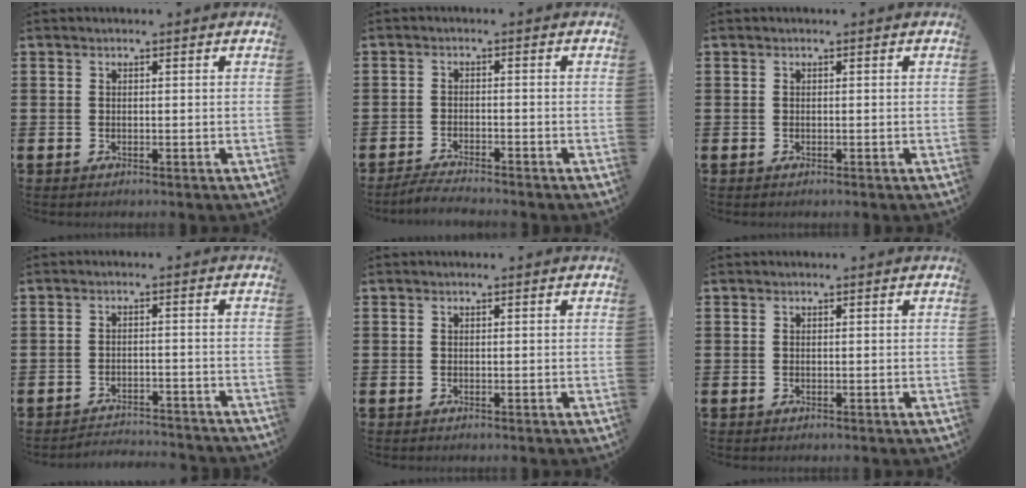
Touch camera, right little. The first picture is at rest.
{"total": 2.3, "force": [-2.3, -0.1, 0.4], "torque": [-0.008, 0.004, -0.046]}
{"total": 0.0}
{"total": 2.5, "force": [-2.5, -0.1, -0.1], "torque": [-0.003, 0.004, -0.055]}
{"total": 0.0}
{"total": 0.0}